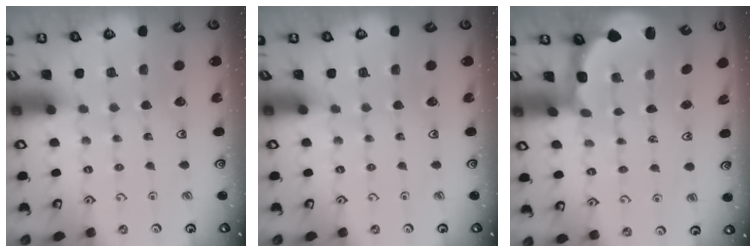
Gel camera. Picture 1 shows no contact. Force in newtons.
{"total": 0.0}
{"total": 2.5, "press": 2.2, "slide": 1.1}